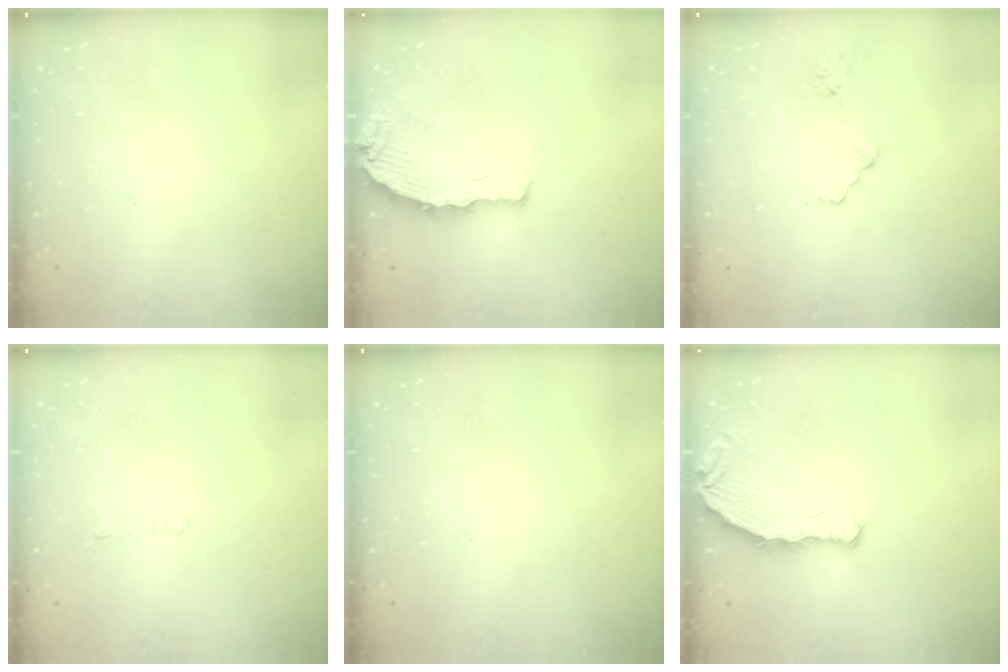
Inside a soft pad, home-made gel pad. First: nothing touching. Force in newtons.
{"total": 4.6, "press": 4.6, "slide": 0.4}
{"total": 1.9, "press": 1.9, "slide": 0.3}
{"total": 1.2, "press": 1.2, "slide": 0.3}
{"total": 0.0}
{"total": 7.2, "press": 5.5, "slide": 4.6}